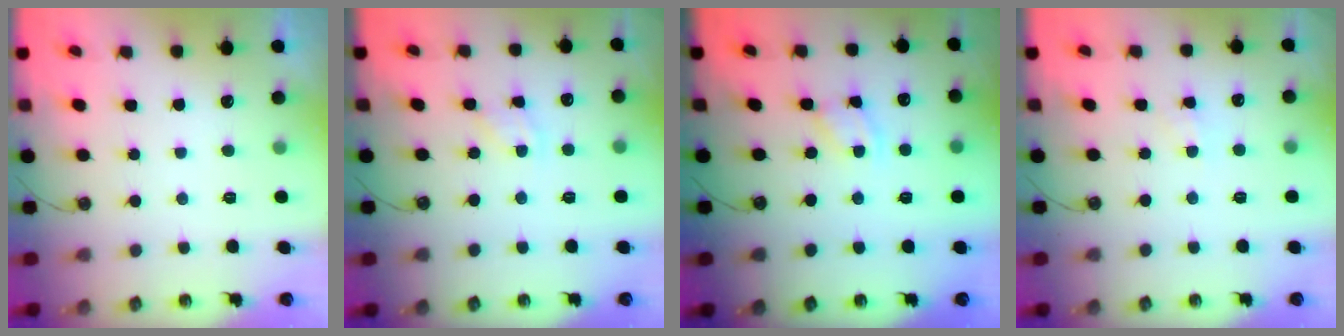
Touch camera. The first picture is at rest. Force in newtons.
{"total": 2.7, "press": 2.6, "slide": 0.4}
{"total": 2.1, "press": 2.1, "slide": 0.4}
{"total": 2.8, "press": 2.8, "slide": 0.5}